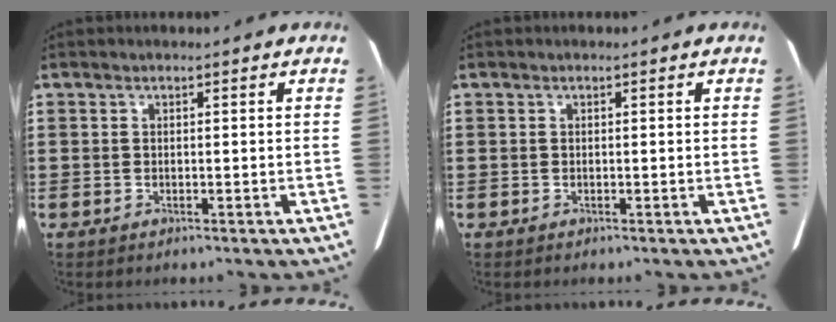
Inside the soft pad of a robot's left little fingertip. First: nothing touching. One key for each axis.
{"total": 0.0}